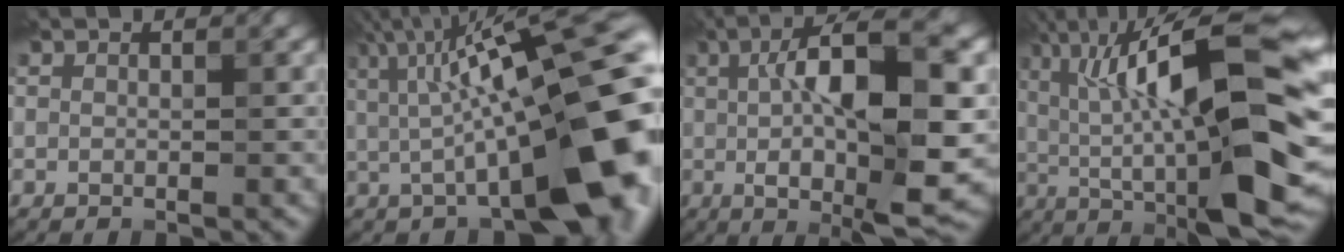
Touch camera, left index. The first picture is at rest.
{"total": 15.1, "force": [0.7, 4.6, 14.4], "torque": [-0.198, 0.024, 0.006]}
{"total": 12.9, "force": [1.0, 3.5, 12.3], "torque": [-0.185, 0.009, 0.013]}
{"total": 17.7, "force": [1.7, 5.1, 16.9], "torque": [-0.249, 0.034, 0.025]}